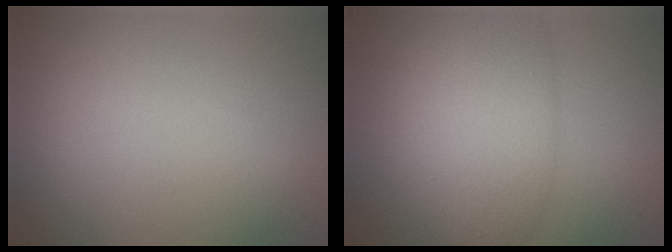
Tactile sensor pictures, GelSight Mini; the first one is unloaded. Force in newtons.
{"total": 7.6, "press": 7.6, "slide": 0.2}